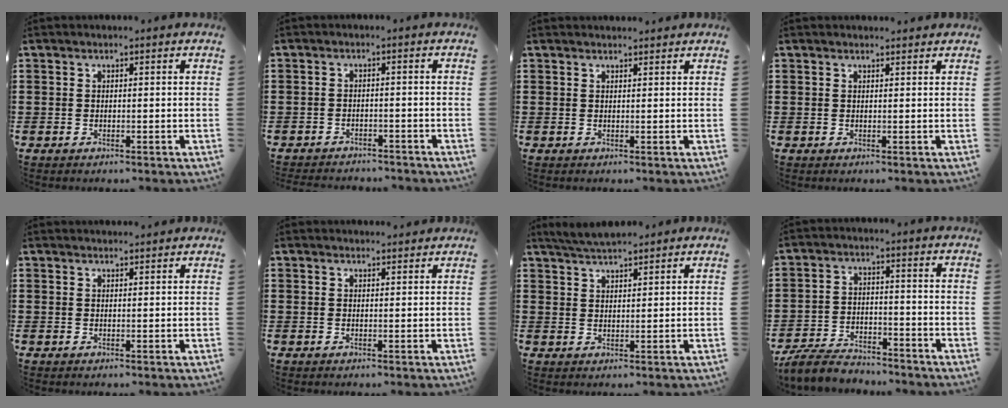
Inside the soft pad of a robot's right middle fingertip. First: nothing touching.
{"total": 2.1, "force": [-2.1, 0.3, -0.2], "torque": [-0.004, -0.001, -0.045]}
{"total": 1.1, "force": [1.1, 0.0, 0.0], "torque": [-0.003, -0.002, 0.022]}
{"total": 0.8, "force": [0.8, 0.1, 0.0], "torque": [0.005, -0.006, 0.015]}
{"total": 1.3, "force": [1.3, 0.0, 0.0], "torque": [-0.002, -0.002, 0.026]}
{"total": 1.4, "force": [1.4, 0.3, 0.0], "torque": [0.004, -0.003, 0.026]}
{"total": 3.8, "force": [3.6, 0.4, 1.1], "torque": [-0.033, -0.006, 0.067]}
{"total": 5.3, "force": [-5.0, 1.2, 1.0], "torque": [-0.031, 0.002, -0.103]}